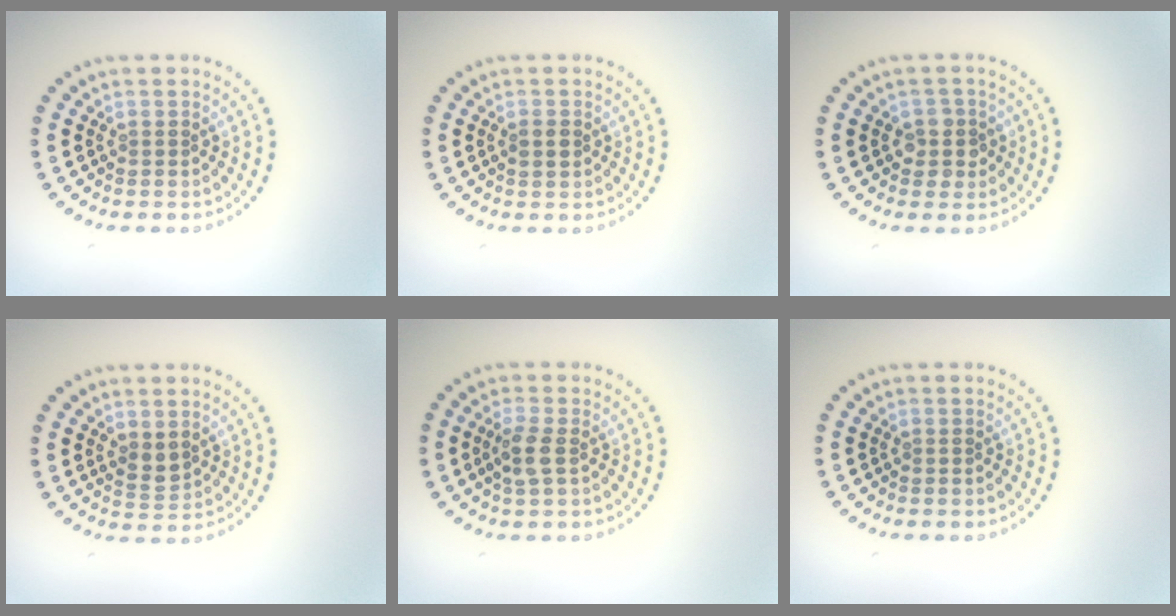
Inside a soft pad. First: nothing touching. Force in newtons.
{"total": 1.2, "press": 1.2, "slide": 0.2}
{"total": 2.3, "press": 2.1, "slide": 1.0}
{"total": 1.7, "press": 1.6, "slide": 0.6}
{"total": 2.1, "press": 2.0, "slide": 0.7}
{"total": 0.0}